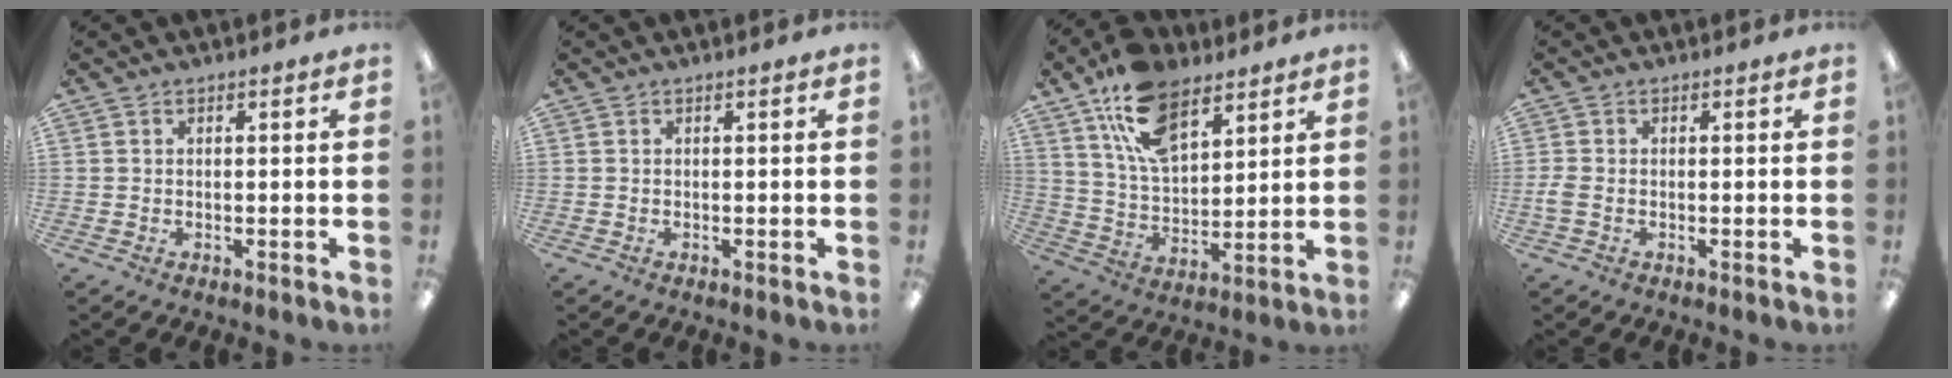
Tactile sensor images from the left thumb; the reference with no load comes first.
{"total": 0.0}
{"total": 16.6, "force": [10.0, 8.8, 9.9], "torque": [-0.180, -0.034, 0.184]}
{"total": 2.2, "force": [-0.7, 1.3, 1.6], "torque": [-0.034, -0.001, -0.012]}